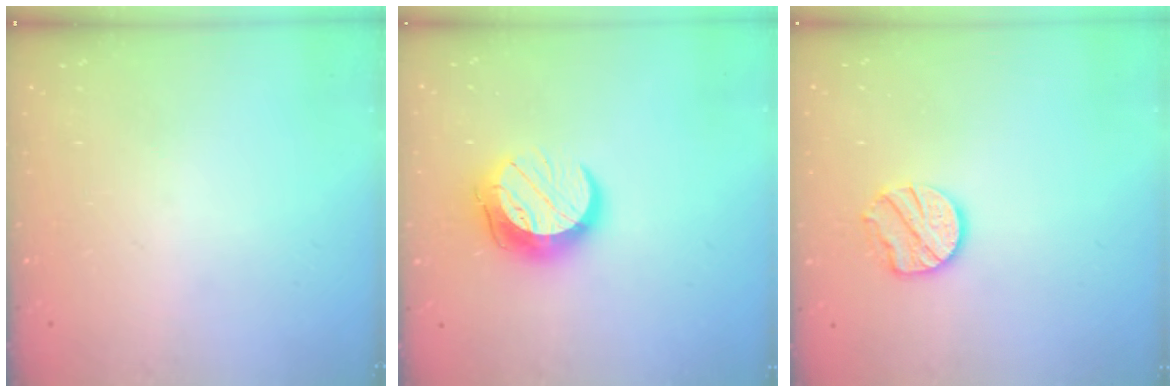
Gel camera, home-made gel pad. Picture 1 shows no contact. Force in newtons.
{"total": 12.7, "press": 12.7, "slide": 0.8}
{"total": 10.7, "press": 10.6, "slide": 0.9}